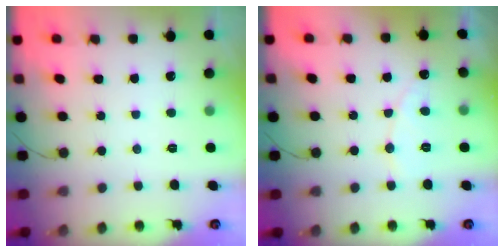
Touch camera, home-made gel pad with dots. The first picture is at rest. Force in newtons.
{"total": 6.5, "press": 6.5, "slide": 0.4}